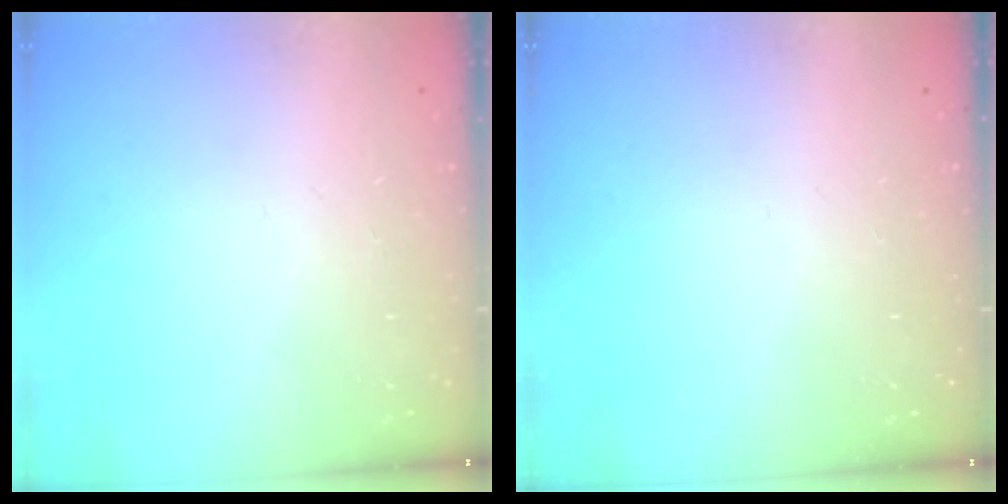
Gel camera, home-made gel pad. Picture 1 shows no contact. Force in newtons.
{"total": 0.0}